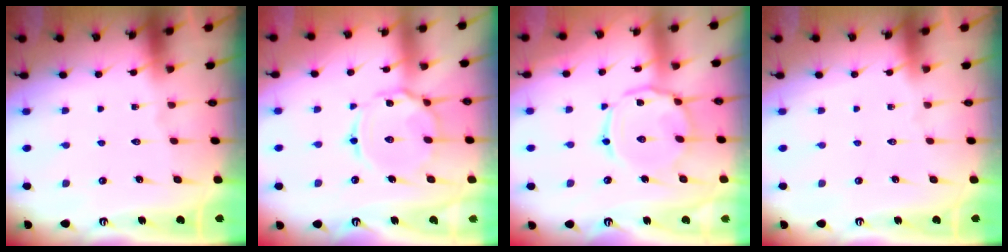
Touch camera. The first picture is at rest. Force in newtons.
{"total": 9.6, "press": 9.5, "slide": 0.7}
{"total": 10.0, "press": 10.0, "slide": 0.9}
{"total": 0.0}